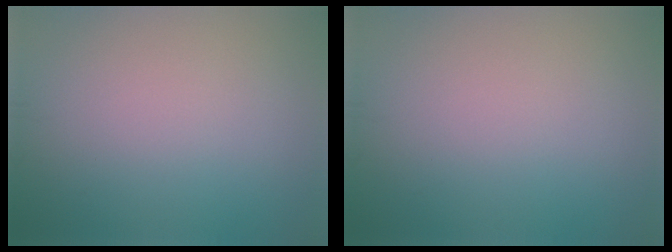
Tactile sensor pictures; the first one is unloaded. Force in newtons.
{"total": 0.0}